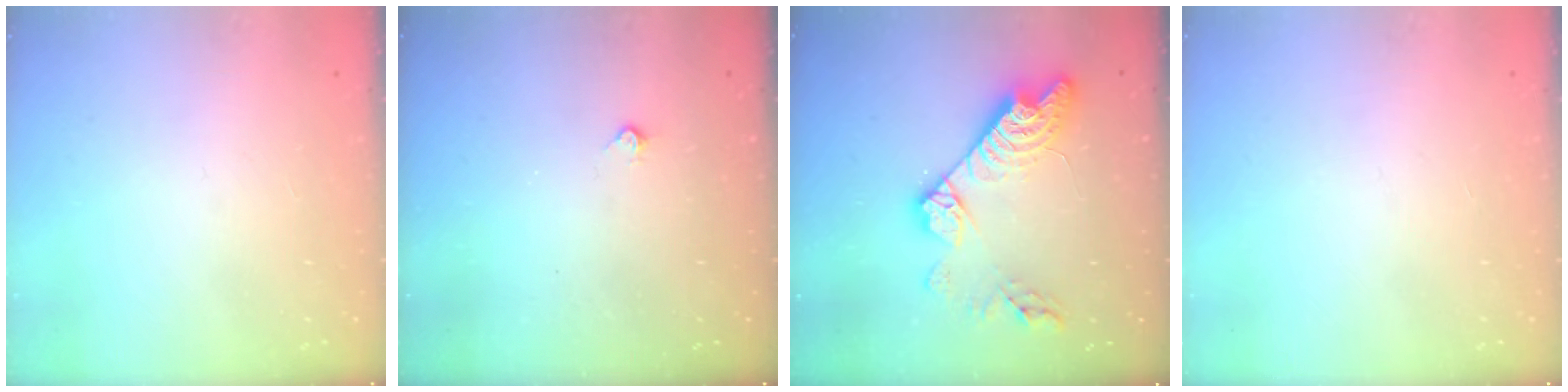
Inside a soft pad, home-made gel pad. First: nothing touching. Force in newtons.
{"total": 2.2, "press": 2.2, "slide": 0.4}
{"total": 15.9, "press": 15.9, "slide": 0.9}
{"total": 0.0}